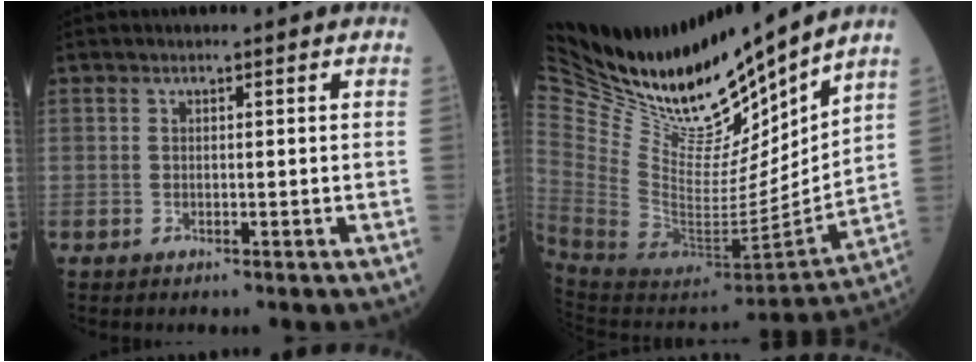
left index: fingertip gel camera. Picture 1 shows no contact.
{"total": 28.0, "force": [25.2, 6.0, 10.5], "torque": [-0.218, -0.063, 0.435]}